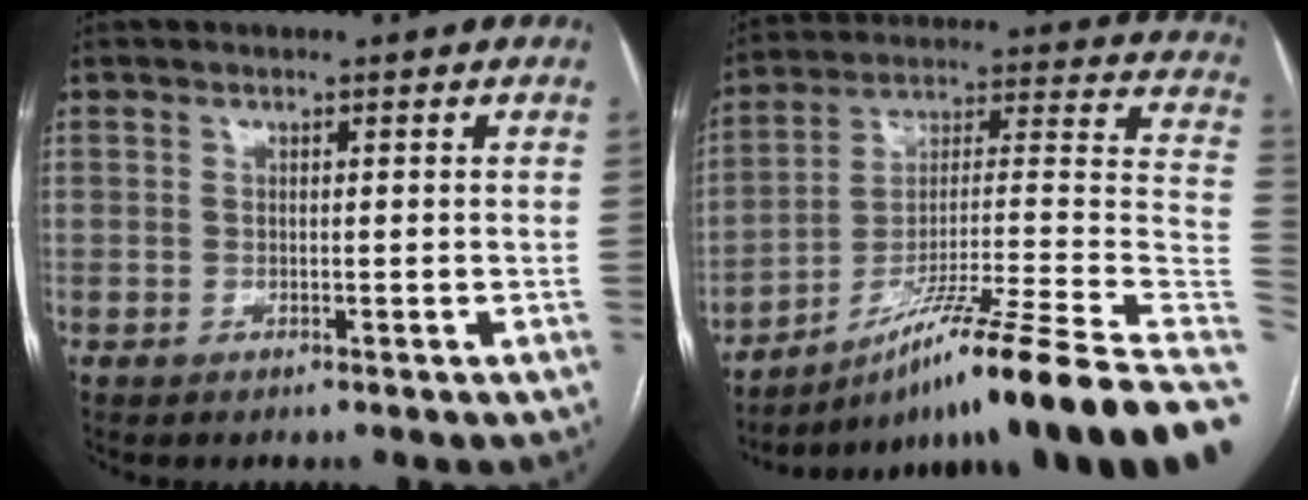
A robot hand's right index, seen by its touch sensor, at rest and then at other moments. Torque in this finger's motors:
{"motor_torque": [-1.10, -1.03, 0.40, 0.12]}